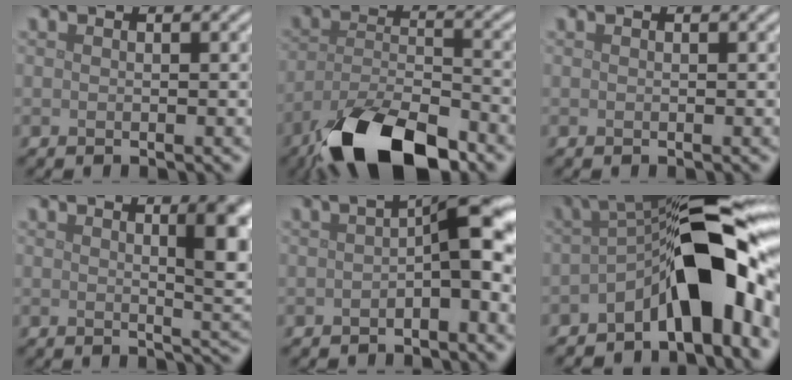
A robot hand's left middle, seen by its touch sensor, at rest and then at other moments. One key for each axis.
{"total": 11.3, "fx": -8.0, "fy": 4.0, "fz": 6.9, "tx": -0.131, "ty": -0.011, "tz": -0.147}
{"total": 0.0}
{"total": 5.6, "fx": 1.5, "fy": 1.6, "fz": 5.1, "tx": -0.049, "ty": 0.003, "tz": 0.022}
{"total": 5.0, "fx": -0.7, "fy": 1.6, "fz": 4.7, "tx": -0.064, "ty": 0.014, "tz": -0.019}
{"total": 12.5, "fx": -3.6, "fy": 5.1, "fz": 10.8, "tx": -0.148, "ty": 0.009, "tz": -0.067}